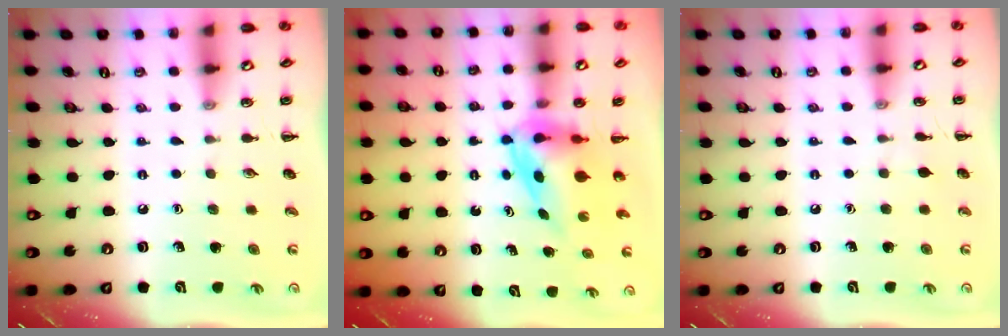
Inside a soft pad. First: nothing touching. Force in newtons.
{"total": 4.0, "press": 3.9, "slide": 0.7}
{"total": 3.2, "press": 3.0, "slide": 1.2}